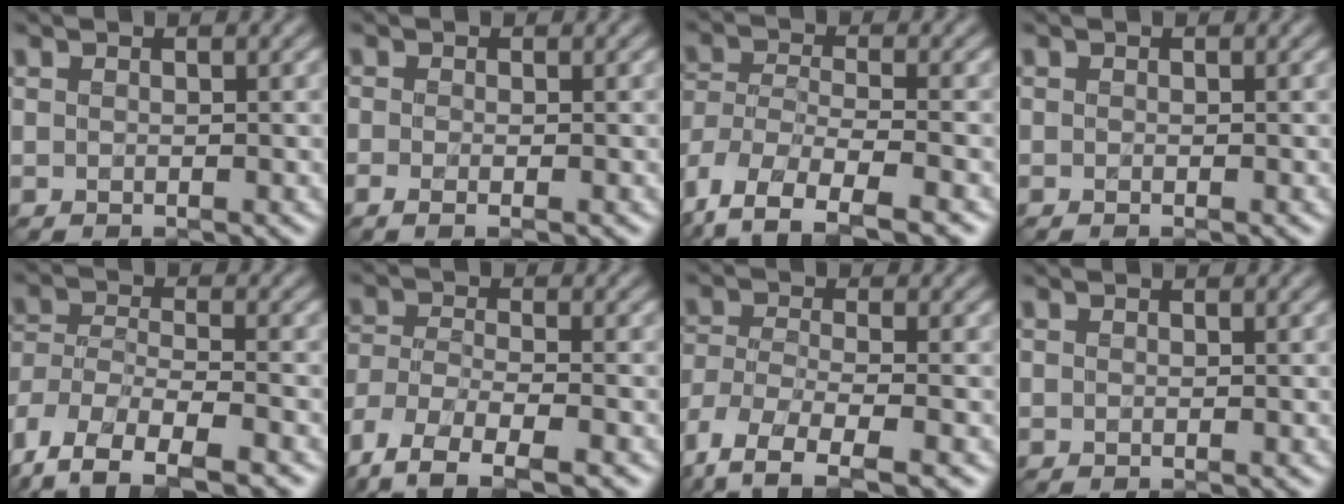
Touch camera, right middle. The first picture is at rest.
{"total": 1.3, "force": [-0.7, 0.2, 1.0], "torque": [-0.023, -0.011, -0.015]}
{"total": 9.1, "force": [-6.2, 3.5, 5.6], "torque": [-0.120, -0.023, -0.115]}
{"total": 0.0}
{"total": 9.9, "force": [-7.2, 3.9, 5.5], "torque": [-0.106, -0.022, -0.128]}
{"total": 7.0, "force": [-5.4, 1.9, 4.1], "torque": [-0.082, -0.016, -0.107]}
{"total": 7.1, "force": [-5.2, 1.9, 4.5], "torque": [-0.093, -0.017, -0.105]}
{"total": 0.0}